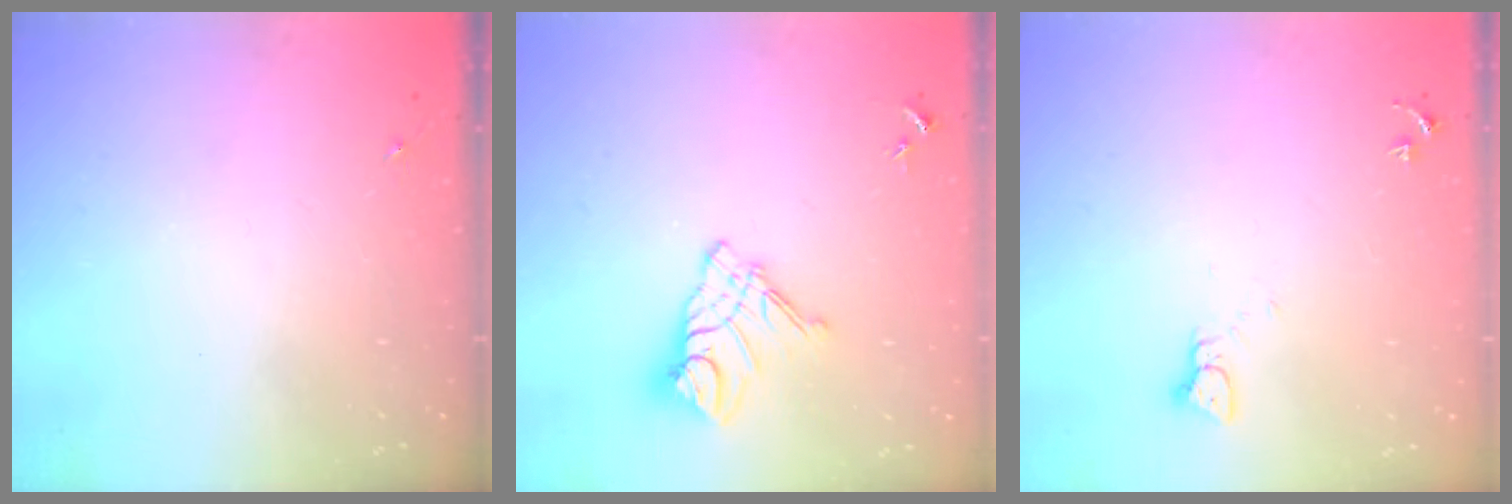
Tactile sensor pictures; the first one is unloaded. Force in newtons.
{"total": 12.6, "press": 12.5, "slide": 1.3}
{"total": 2.2, "press": 2.2, "slide": 0.2}